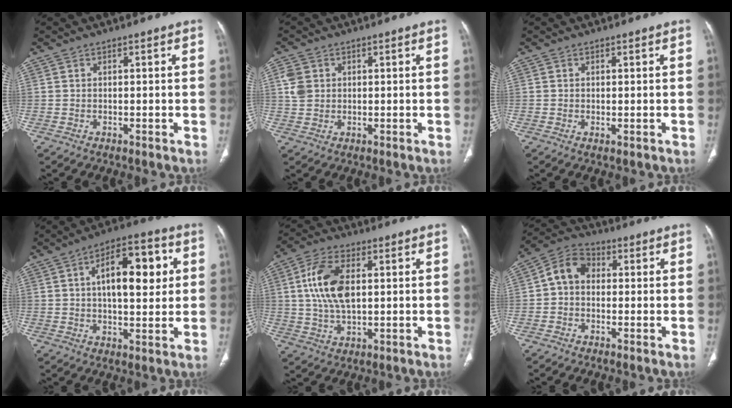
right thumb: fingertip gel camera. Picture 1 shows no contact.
{"total": 4.0, "force": [1.0, 3.4, 2.0], "torque": [-0.035, 0.001, 0.020]}
{"total": 0.8, "force": [-0.1, 0.4, 0.7], "torque": [-0.016, -0.004, -0.001]}
{"total": 14.6, "force": [3.3, 6.8, 12.5], "torque": [-0.162, 0.012, 0.046]}
{"total": 11.6, "force": [1.9, 6.2, 9.6], "torque": [-0.193, 0.004, 0.037]}
{"total": 7.0, "force": [0.2, 5.5, 4.4], "torque": [-0.065, 0.022, -0.011]}